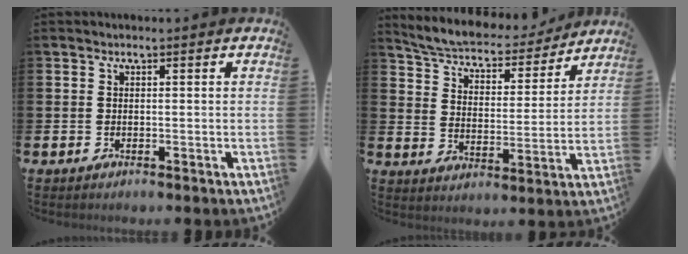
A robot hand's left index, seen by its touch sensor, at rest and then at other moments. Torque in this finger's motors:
{"motor_torque": [1.03, -1.11, 0.16, 0.03]}